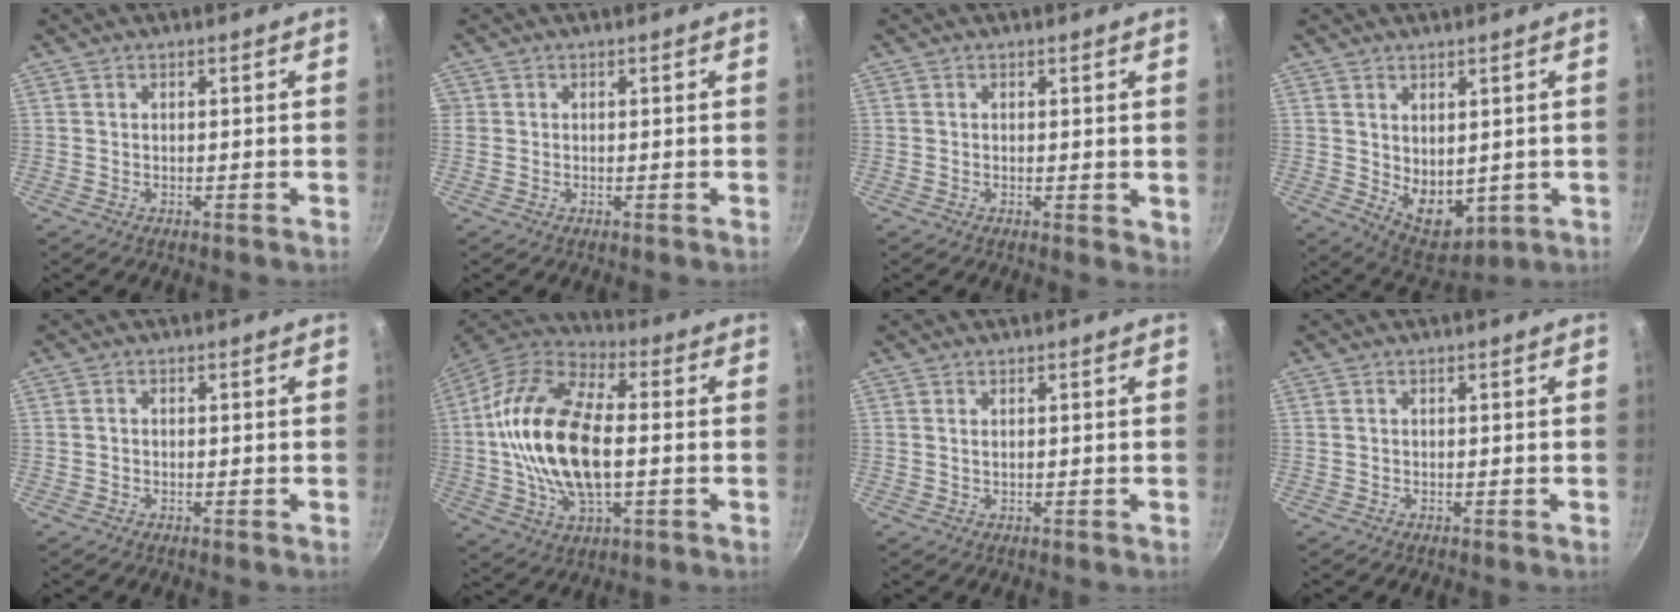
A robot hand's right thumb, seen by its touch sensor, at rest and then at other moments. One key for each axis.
{"total": 0.7, "fx": 0.0, "fy": 0.7, "fz": 0.0, "tx": 0.007, "ty": 0.002, "tz": -0.002}
{"total": 2.2, "fx": 0.3, "fy": 1.1, "fz": 1.9, "tx": -0.022, "ty": -0.005, "tz": 0.003}
{"total": 8.4, "fx": 0.8, "fy": 5.5, "fz": 6.2, "tx": -0.068, "ty": -0.024, "tz": 0.036}
{"total": 0.7, "fx": -0.3, "fy": 0.5, "fz": 0.3, "tx": -0.005, "ty": 0.003, "tz": -0.006}
{"total": 21.5, "fx": -0.3, "fy": 11.1, "fz": 18.4, "tx": -0.347, "ty": 0.030, "tz": -0.016}
{"total": 0.6, "fx": 0.2, "fy": 0.3, "fz": 0.5, "tx": -0.009, "ty": 0.001, "tz": 0.004}
{"total": 0.0}